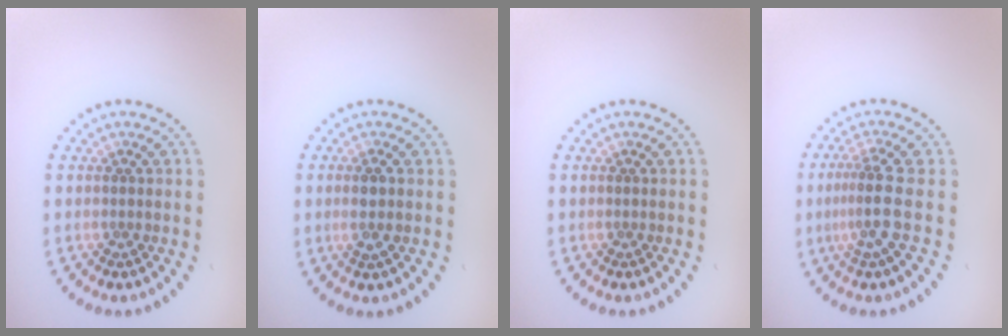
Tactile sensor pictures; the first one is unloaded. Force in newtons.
{"total": 1.3, "press": 1.2, "slide": 0.6}
{"total": 0.0}
{"total": 2.9, "press": 2.1, "slide": 2.0}